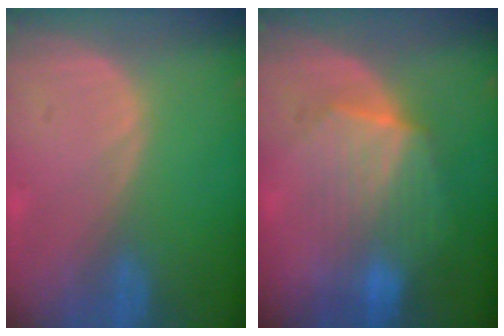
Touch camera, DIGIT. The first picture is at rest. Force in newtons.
{"total": 7.0, "press": 6.9, "slide": 1.2}